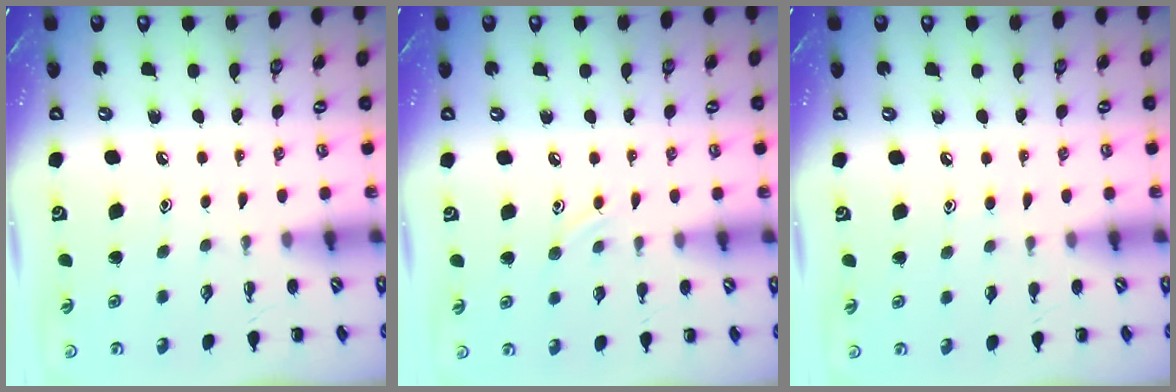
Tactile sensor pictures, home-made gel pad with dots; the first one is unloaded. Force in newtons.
{"total": 7.2, "press": 7.1, "slide": 1.6}
{"total": 4.5, "press": 4.1, "slide": 1.8}